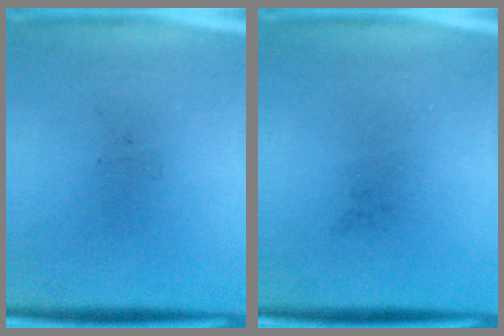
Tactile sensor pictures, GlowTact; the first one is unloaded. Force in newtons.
{"total": 0.0}